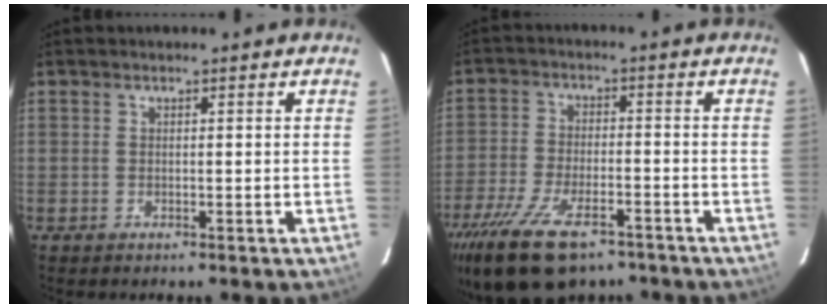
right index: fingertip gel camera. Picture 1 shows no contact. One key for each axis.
{"total": 16.5, "fx": -11.4, "fy": 6.8, "fz": 9.8, "tx": -0.216, "ty": -0.037, "tz": -0.197}